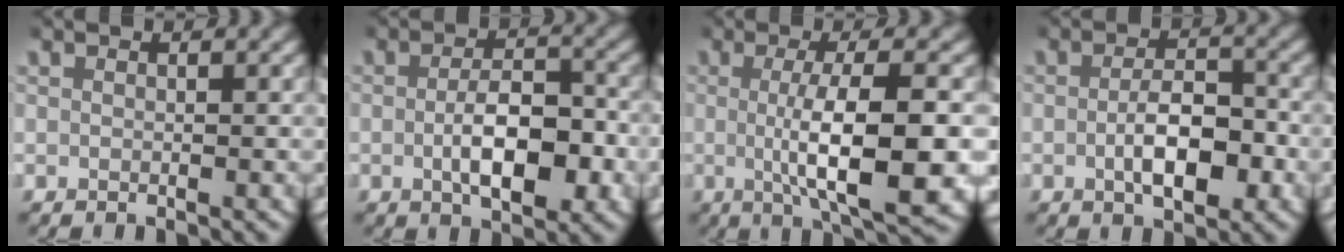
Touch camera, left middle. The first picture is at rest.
{"total": 5.3, "force": [-1.5, 2.6, 4.4], "torque": [-0.063, -0.008, -0.025]}
{"total": 7.6, "force": [-0.7, 1.5, 7.4], "torque": [-0.115, -0.006, -0.008]}
{"total": 4.4, "force": [-1.4, 2.1, 3.6], "torque": [-0.053, -0.005, -0.024]}